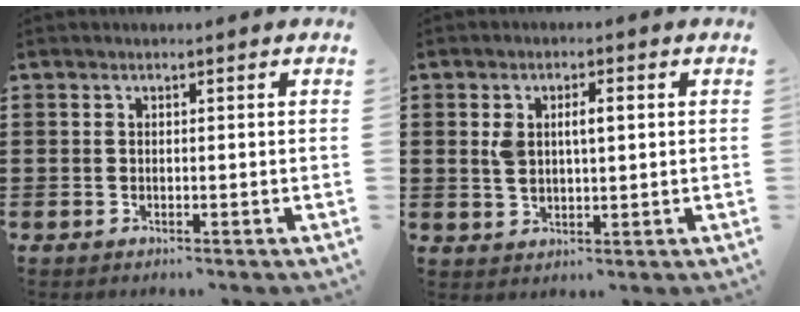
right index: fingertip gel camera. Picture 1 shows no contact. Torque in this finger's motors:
{"motor_torque": [0.15, -0.12, 0.24, 0.05]}